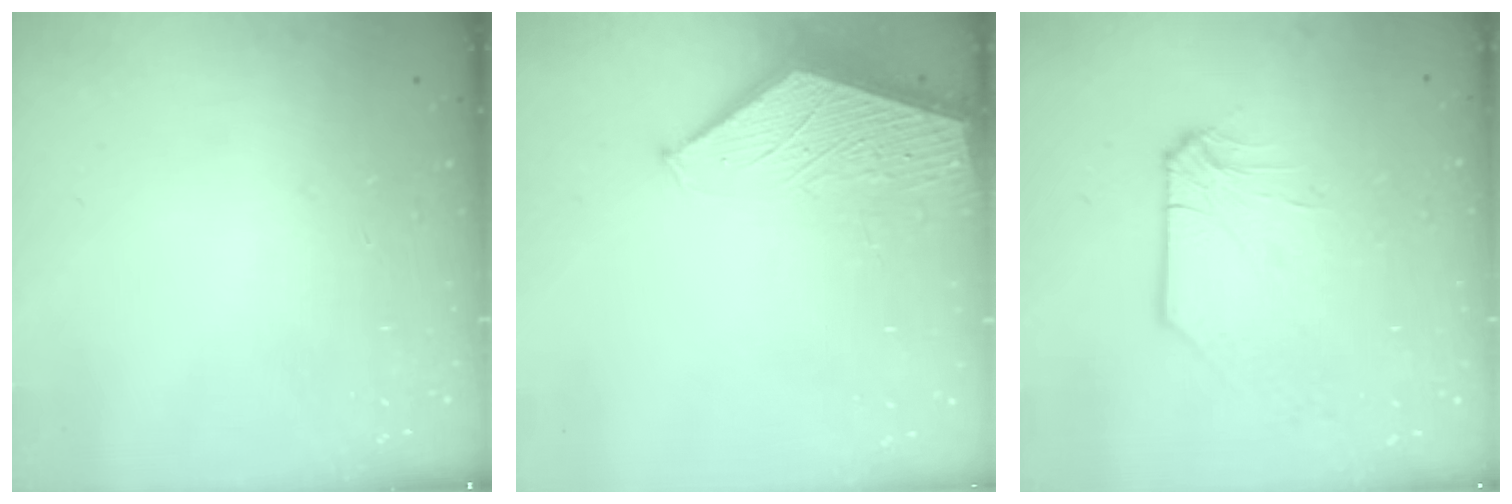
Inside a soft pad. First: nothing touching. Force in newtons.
{"total": 1.4, "press": 1.4, "slide": 0.3}
{"total": 1.7, "press": 1.6, "slide": 0.3}